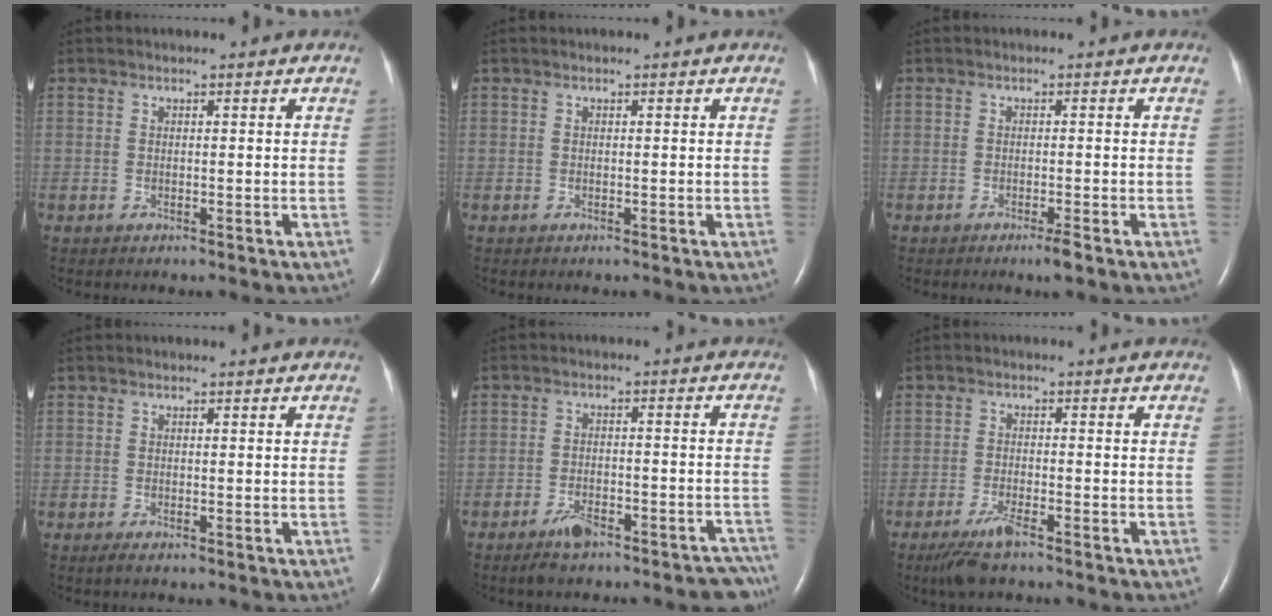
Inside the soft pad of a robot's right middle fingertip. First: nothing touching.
{"total": 0.0}
{"total": 1.7, "force": [-1.2, -0.2, 1.3], "torque": [-0.025, -0.004, -0.019]}
{"total": 0.7, "force": [-0.5, 0.1, 0.6], "torque": [-0.011, -0.002, -0.009]}
{"total": 7.6, "force": [-6.5, 2.0, 3.4], "torque": [-0.027, 0.016, -0.102]}
{"total": 4.7, "force": [-3.4, 0.4, 3.2], "torque": [-0.076, -0.013, -0.062]}